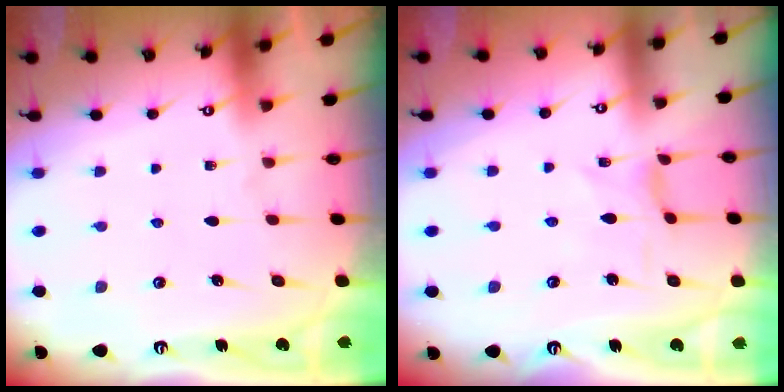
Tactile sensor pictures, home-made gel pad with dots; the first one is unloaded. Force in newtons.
{"total": 1.1, "press": 1.0, "slide": 0.1}